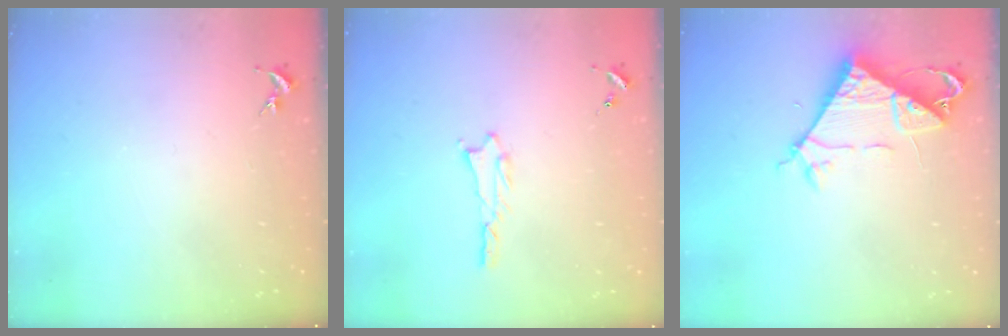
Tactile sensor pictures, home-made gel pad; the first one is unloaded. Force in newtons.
{"total": 0.9, "press": 0.9, "slide": 0.2}
{"total": 7.3, "press": 7.2, "slide": 0.7}